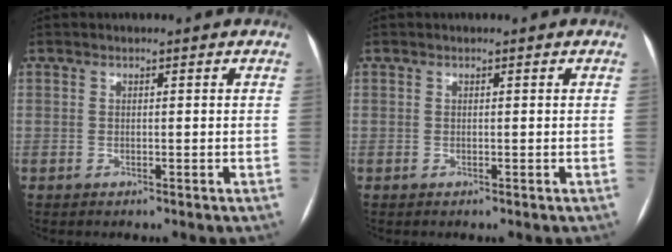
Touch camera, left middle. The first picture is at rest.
{"total": 0.0}